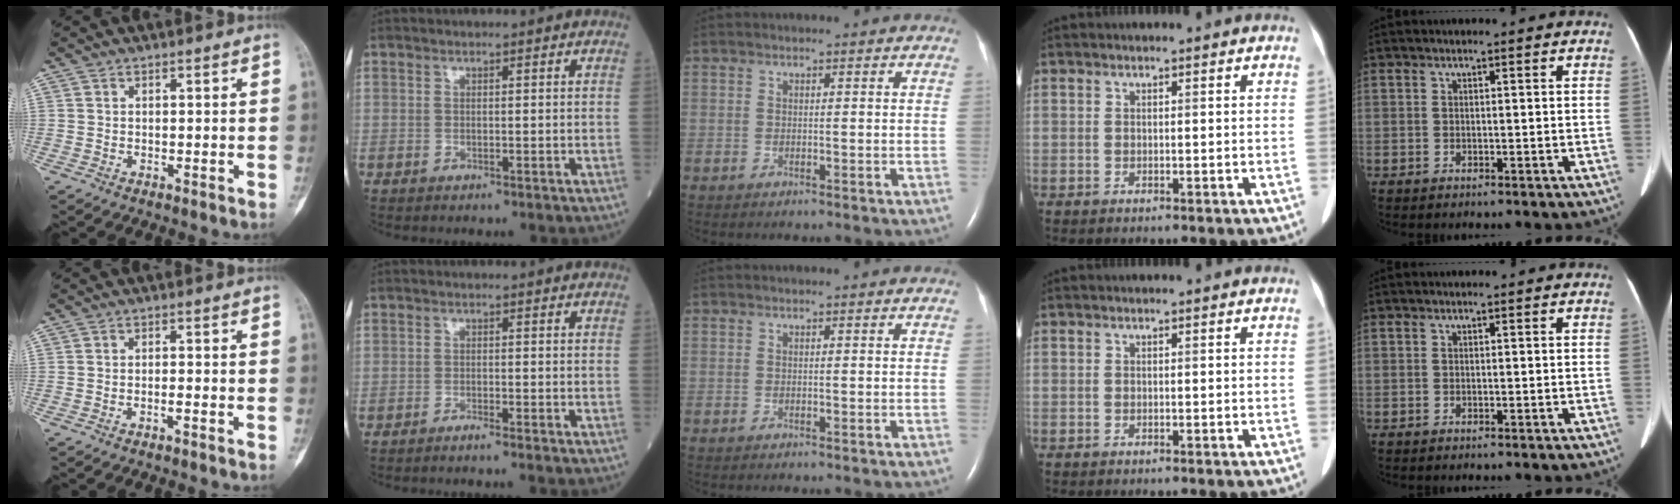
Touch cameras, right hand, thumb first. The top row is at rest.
{"thumb": {"total": 1.2, "force": [-0.9, 0.1, 0.8], "torque": [-0.019, 0.012, -0.014]}, "index": {"total": 1.7, "force": [-1.5, -0.4, 0.8], "torque": [-0.013, 0.002, -0.024]}}